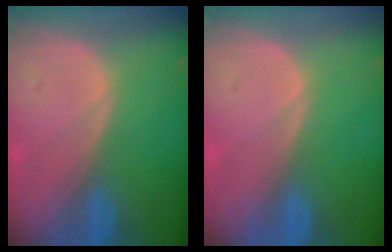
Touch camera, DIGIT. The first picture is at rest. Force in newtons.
{"total": 0.0}